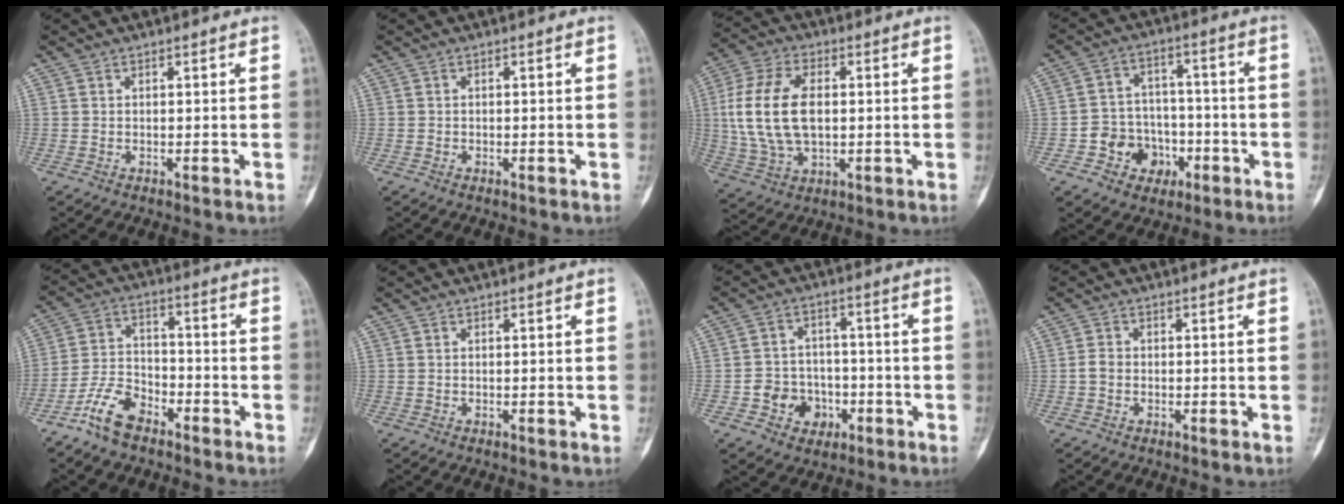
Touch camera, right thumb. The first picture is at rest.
{"total": 0.0}
{"total": 15.5, "force": [1.0, 9.1, 12.5], "torque": [-0.251, 0.008, 0.021]}
{"total": 9.7, "force": [-3.9, 8.2, 3.2], "torque": [-0.007, 0.044, -0.059]}
{"total": 8.8, "force": [-6.1, 4.4, 4.5], "torque": [-0.087, 0.039, -0.125]}
{"total": 0.0}
{"total": 8.1, "force": [-3.0, 6.9, 3.1], "torque": [-0.010, 0.031, -0.045]}
{"total": 1.8, "force": [-0.4, 1.4, 1.1], "torque": [-0.018, 0.005, -0.011]}